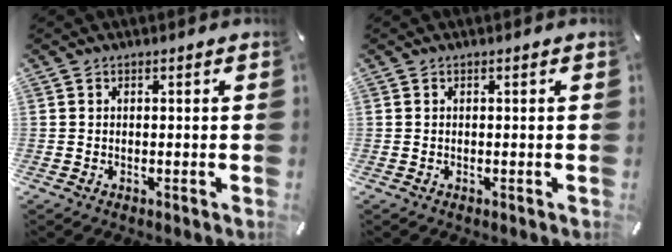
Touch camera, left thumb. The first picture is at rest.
{"total": 0.0}